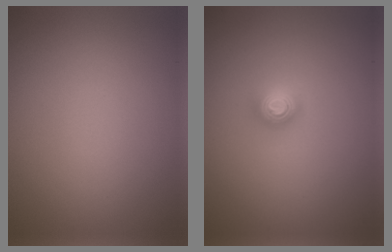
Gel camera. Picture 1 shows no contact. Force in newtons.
{"total": 1.3, "press": 1.3, "slide": 0.2}